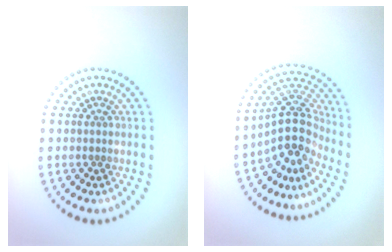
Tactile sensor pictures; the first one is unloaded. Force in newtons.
{"total": 4.9, "press": 3.9, "slide": 2.9}